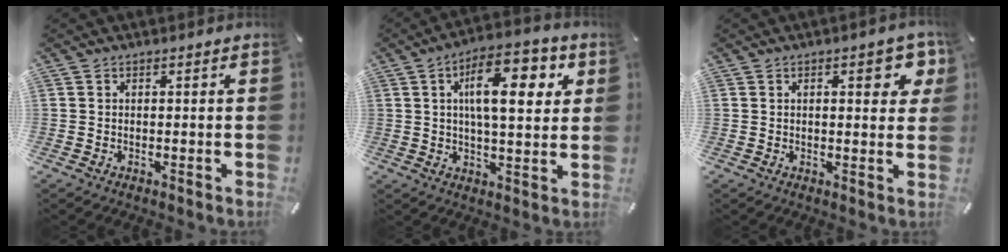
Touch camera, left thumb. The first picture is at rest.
{"total": 15.0, "force": [5.0, 6.0, 12.9], "torque": [-0.201, -0.002, 0.076]}
{"total": 6.7, "force": [2.6, 2.8, 5.5], "torque": [-0.061, -0.010, 0.035]}